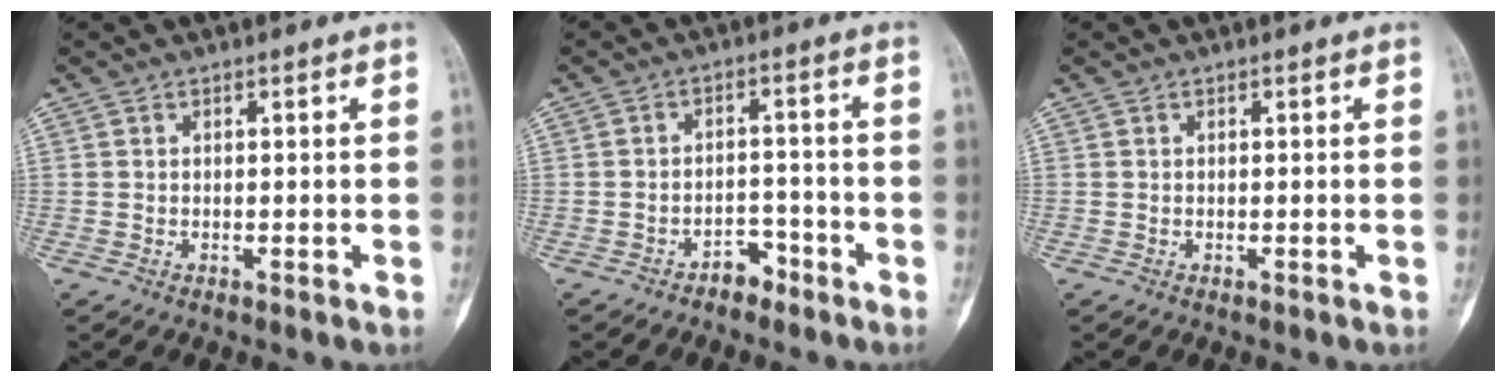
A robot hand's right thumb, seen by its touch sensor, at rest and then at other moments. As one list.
[{"total": 3.7, "force": [-2.8, 2.2, 1.2], "torque": [-0.002, 0.028, -0.042]}, {"total": 0.0}]